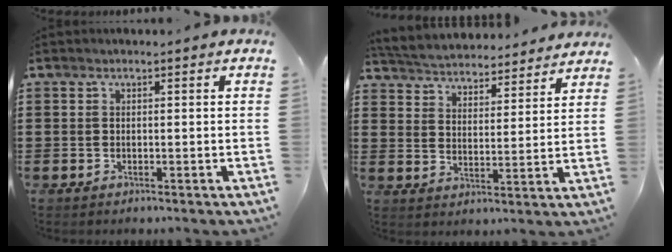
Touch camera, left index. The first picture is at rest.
{"total": 4.1, "force": [4.1, 0.1, -0.2], "torque": [-0.021, -0.033, 0.066]}